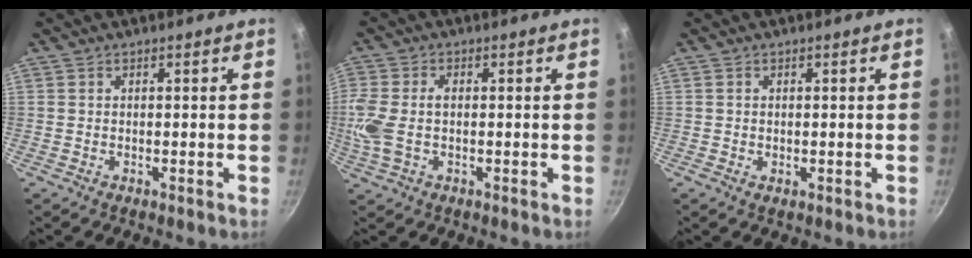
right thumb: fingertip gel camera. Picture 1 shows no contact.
{"total": 7.9, "force": [-0.4, 4.5, 6.4], "torque": [-0.142, 0.004, -0.015]}
{"total": 0.7, "force": [0.0, 0.5, 0.5], "torque": [-0.005, 0.000, -0.001]}